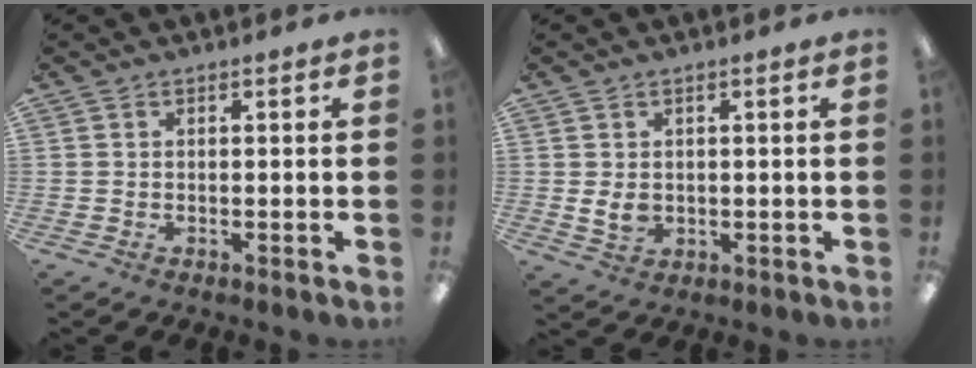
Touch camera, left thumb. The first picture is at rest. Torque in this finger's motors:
{"motor_torque": [0.38, 0.91, 0.44, -0.57, 0.02]}